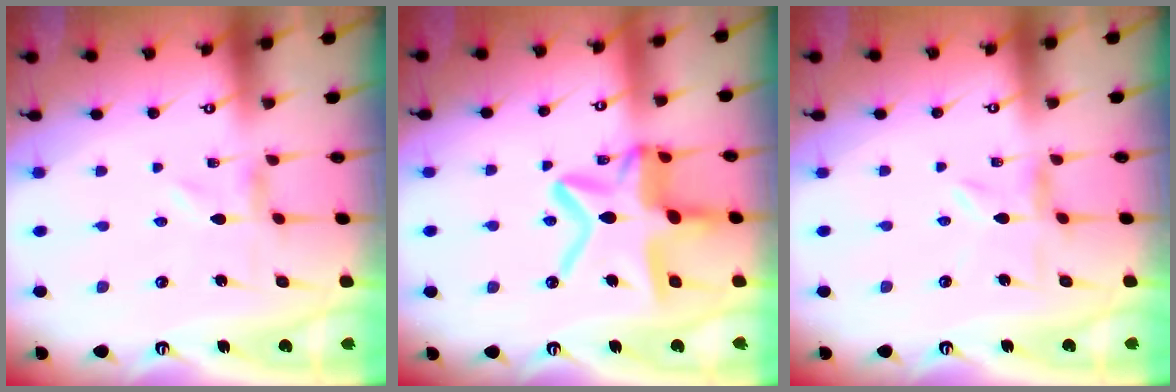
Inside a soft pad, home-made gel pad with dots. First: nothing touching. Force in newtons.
{"total": 18.7, "press": 18.6, "slide": 1.8}
{"total": 2.5, "press": 2.5, "slide": 0.3}